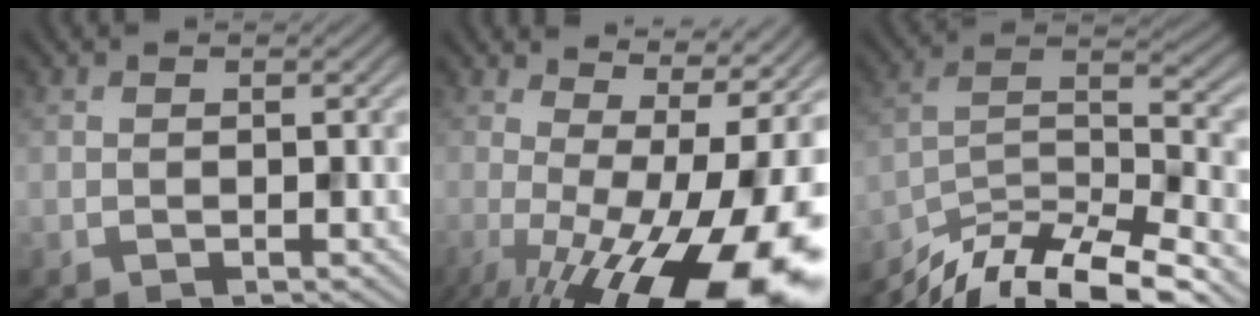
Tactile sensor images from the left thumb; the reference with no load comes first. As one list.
[{"total": 20.5, "force": [-5.3, 7.4, 18.4], "torque": [-0.256, -0.017, -0.071]}, {"total": 13.0, "force": [-10.3, 3.5, 7.1], "torque": [-0.137, -0.005, -0.187]}]